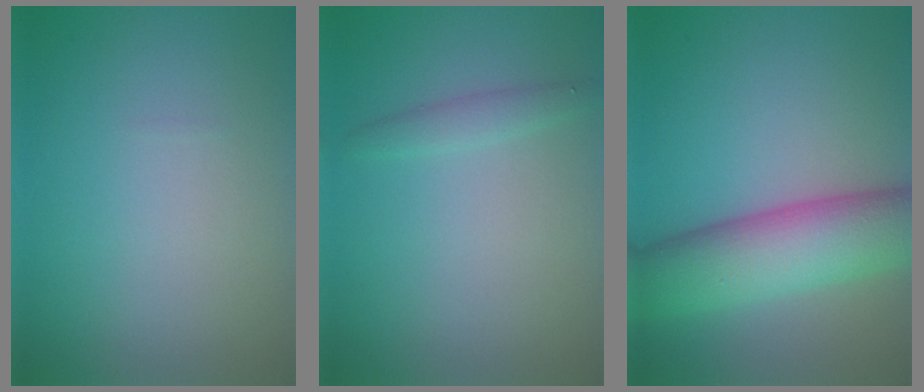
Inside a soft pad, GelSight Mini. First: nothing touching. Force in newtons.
{"total": 1.3, "press": 1.3, "slide": 0.0}
{"total": 8.6, "press": 8.6, "slide": 0.4}